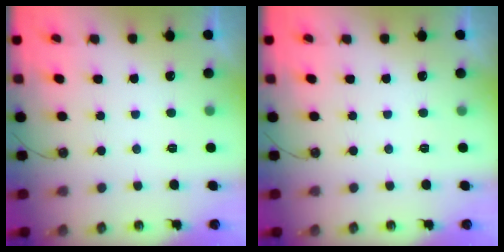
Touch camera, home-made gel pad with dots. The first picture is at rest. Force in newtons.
{"total": 0.0}